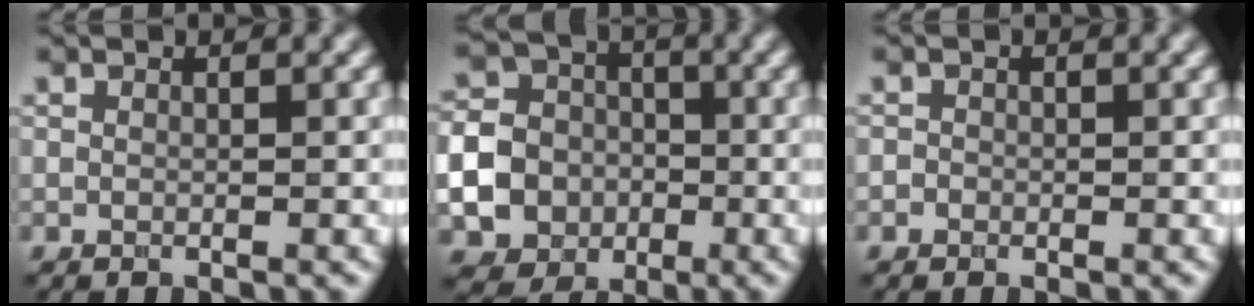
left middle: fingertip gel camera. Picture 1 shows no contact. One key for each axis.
{"total": 15.9, "fx": -4.6, "fy": 14.7, "fz": 4.0, "tx": -0.140, "ty": -0.046, "tz": -0.099}
{"total": 0.6, "fx": -0.3, "fy": 0.6, "fz": 0.1, "tx": 0.003, "ty": -0.005, "tz": -0.005}